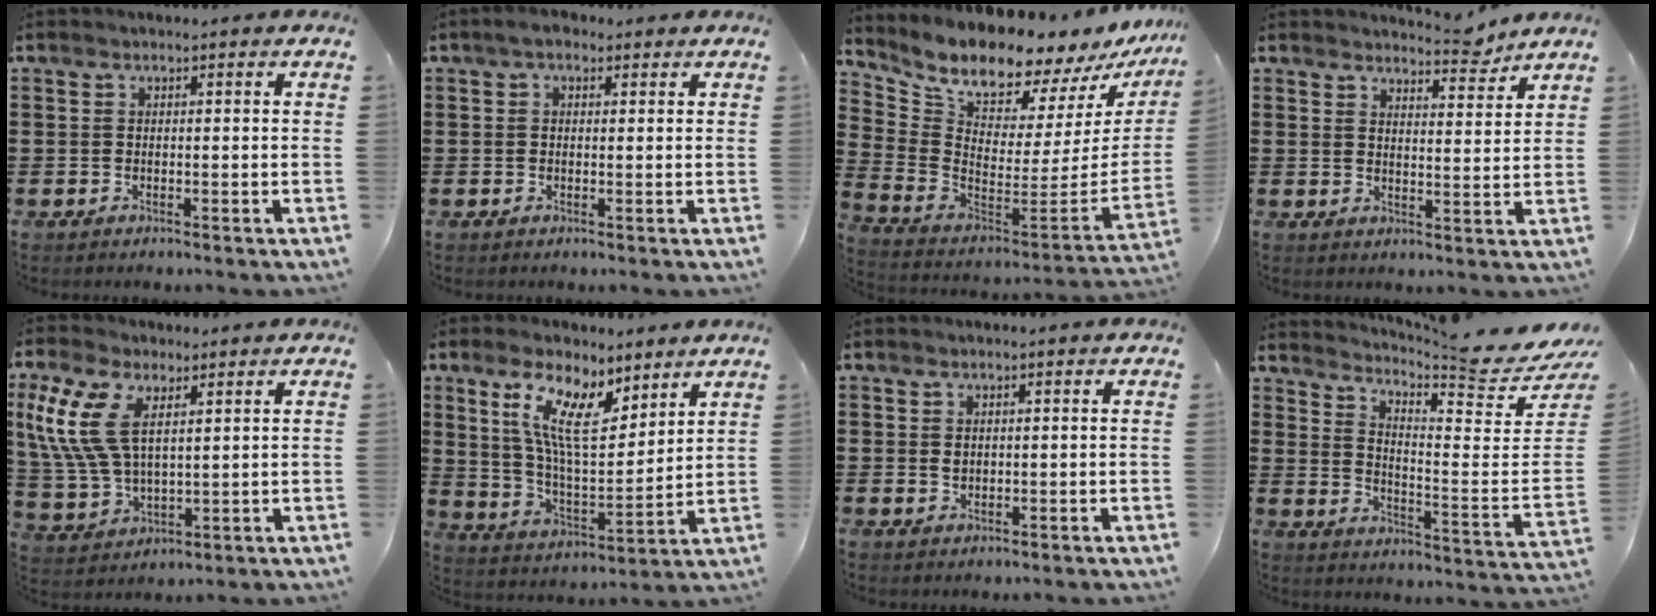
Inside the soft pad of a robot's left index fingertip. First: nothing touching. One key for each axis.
{"total": 2.0, "fx": 1.0, "fy": 1.2, "fz": 1.2, "tx": -0.027, "ty": 0.008, "tz": 0.018}
{"total": 9.4, "fx": 9.0, "fy": 1.6, "fz": 2.4, "tx": -0.079, "ty": -0.089, "tz": 0.151}
{"total": 5.2, "fx": 4.9, "fy": 0.7, "fz": 1.4, "tx": -0.018, "ty": -0.026, "tz": 0.084}
{"total": 10.9, "fx": 4.2, "fy": 5.6, "fz": 8.3, "tx": -0.212, "ty": 0.000, "tz": 0.070}
{"total": 11.4, "fx": 7.6, "fy": 3.6, "fz": 7.7, "tx": -0.170, "ty": -0.017, "tz": 0.140}
{"total": 1.0, "fx": 0.2, "fy": 0.8, "fz": 0.5, "tx": -0.013, "ty": 0.007, "tz": 0.003}
{"total": 5.9, "fx": 5.5, "fy": -1.0, "fz": 2.1, "tx": -0.048, "ty": -0.074, "tz": 0.080}